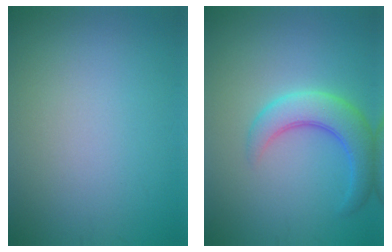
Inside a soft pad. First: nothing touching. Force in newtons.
{"total": 4.8, "press": 4.8, "slide": 0.2}